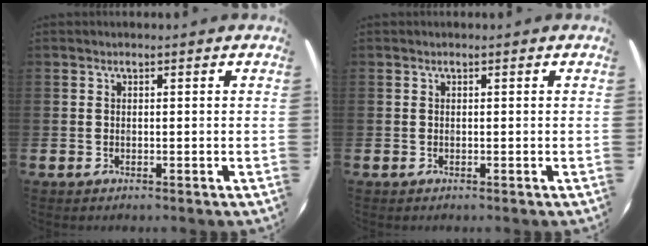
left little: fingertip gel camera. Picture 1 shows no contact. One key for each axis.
{"total": 0.0}